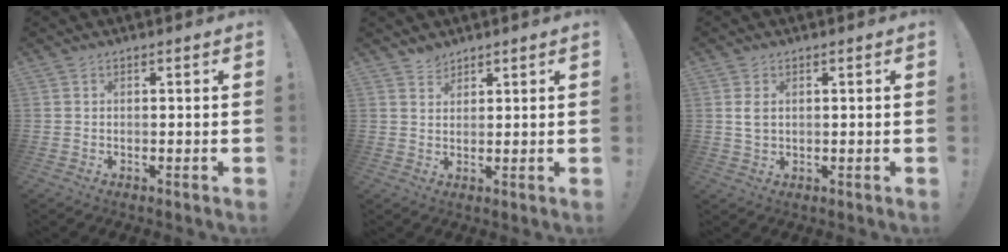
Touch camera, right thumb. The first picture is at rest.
{"total": 2.8, "force": [2.5, 1.2, 0.1], "torque": [0.010, -0.016, 0.045]}
{"total": 3.0, "force": [1.0, 1.8, 2.2], "torque": [-0.045, 0.000, 0.014]}